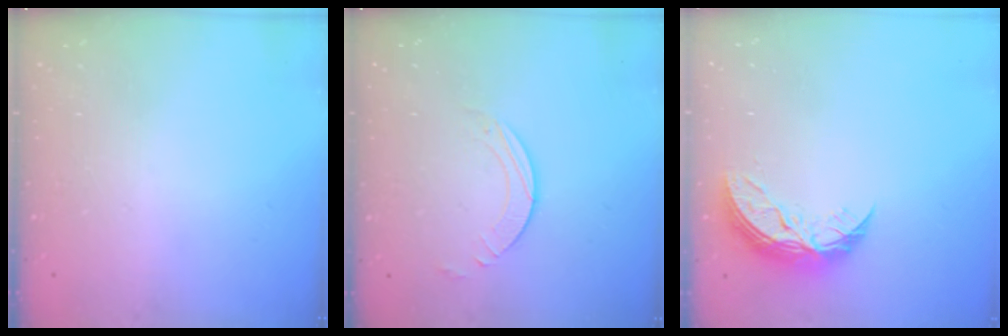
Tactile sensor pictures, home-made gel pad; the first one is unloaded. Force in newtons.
{"total": 2.7, "press": 2.7, "slide": 0.2}
{"total": 9.3, "press": 9.3, "slide": 0.5}